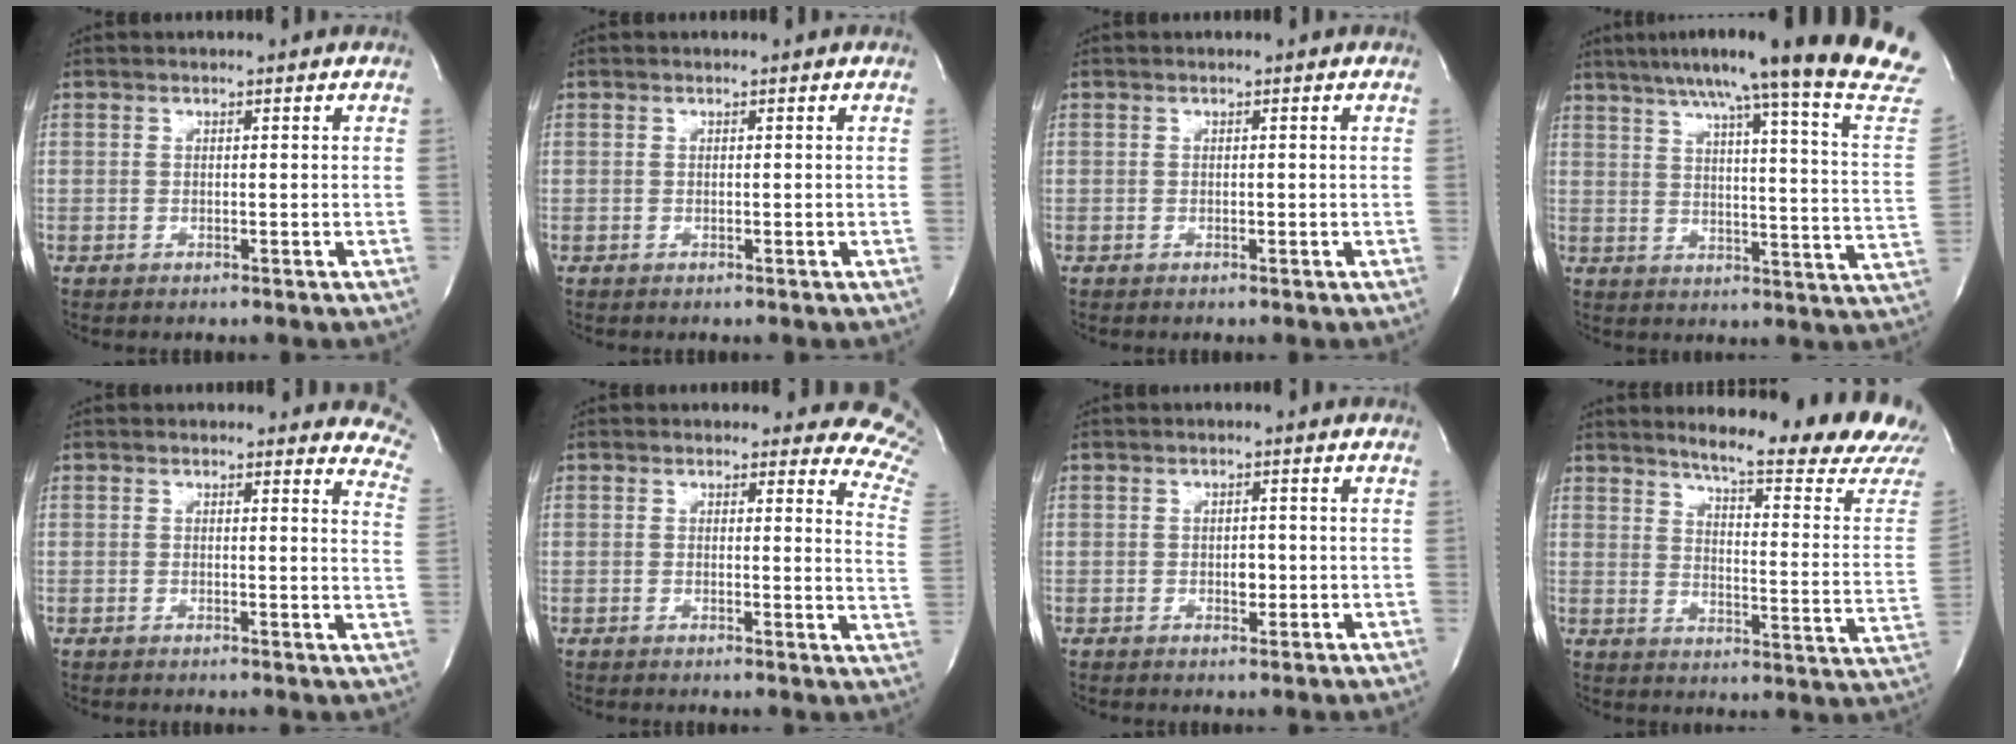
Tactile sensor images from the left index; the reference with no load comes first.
{"total": 0.0}
{"total": 0.0}
{"total": 26.7, "force": [21.9, -1.4, 15.1], "torque": [-0.206, -0.058, 0.275]}
{"total": 9.3, "force": [8.5, 2.8, 2.5], "torque": [0.008, -0.037, 0.050]}
{"total": 9.8, "force": [9.3, 2.6, 1.6], "torque": [0.023, -0.076, 0.050]}
{"total": 1.7, "force": [-0.3, 1.0, 1.3], "torque": [-0.018, 0.002, -0.002]}
{"total": 20.9, "force": [19.1, -0.3, 8.4], "torque": [-0.121, -0.110, 0.228]}